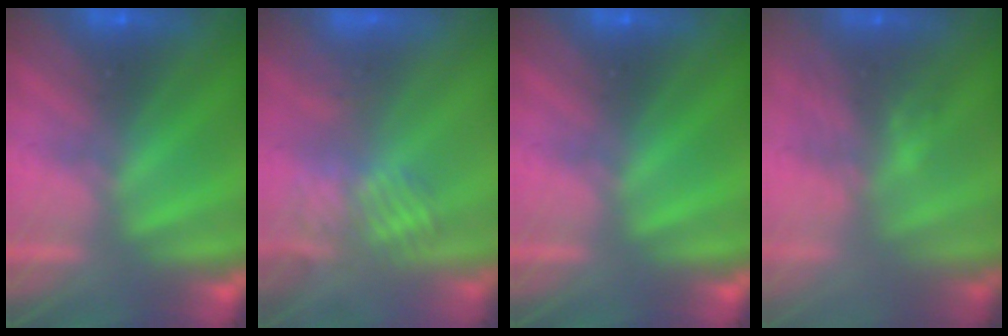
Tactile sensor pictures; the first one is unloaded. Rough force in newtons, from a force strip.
{"total": 2.8}
{"total": 0.0}
{"total": 3.0}